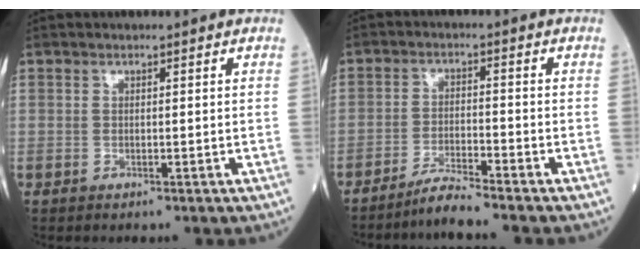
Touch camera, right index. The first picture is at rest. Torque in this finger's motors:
{"motor_torque": [-0.19, -0.36, 0.08, 0.02]}